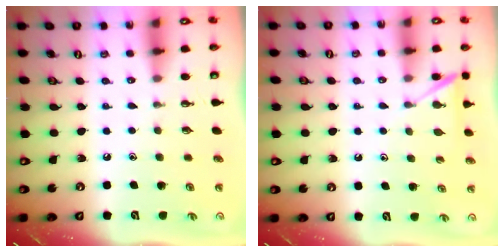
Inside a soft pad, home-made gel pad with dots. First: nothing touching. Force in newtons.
{"total": 5.8, "press": 5.8, "slide": 0.5}